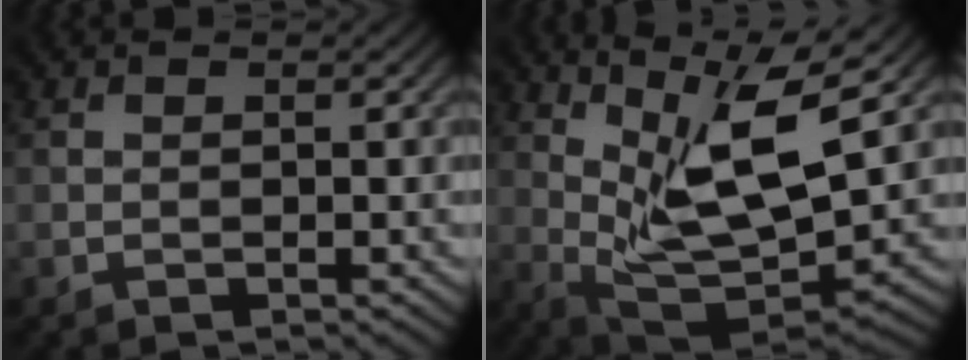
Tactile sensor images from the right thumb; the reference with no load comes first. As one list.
[{"total": 12.2, "force": [5.1, 3.4, 10.6], "torque": [-0.207, -0.009, 0.102]}]